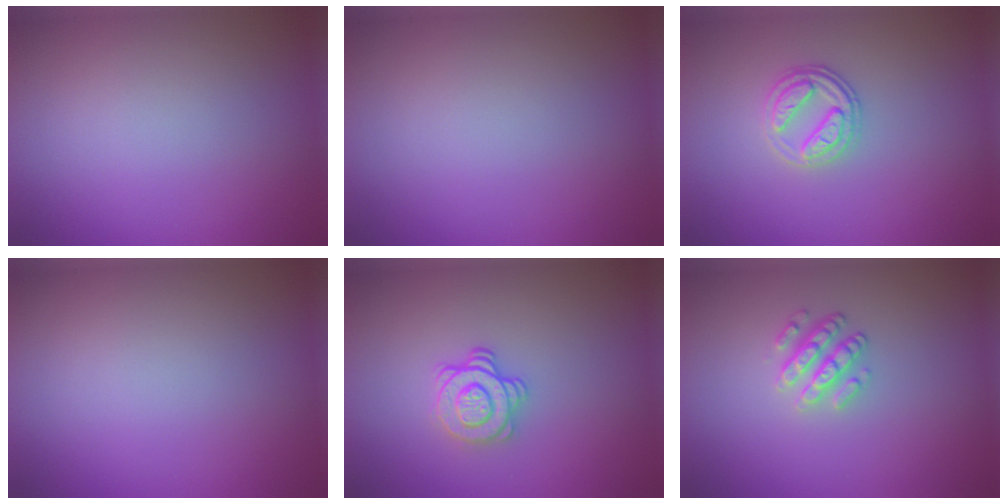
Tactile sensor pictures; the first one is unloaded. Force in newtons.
{"total": 0.0}
{"total": 2.7, "press": 2.5, "slide": 0.9}
{"total": 0.0}
{"total": 2.9, "press": 2.5, "slide": 1.3}
{"total": 2.6, "press": 2.4, "slide": 1.1}